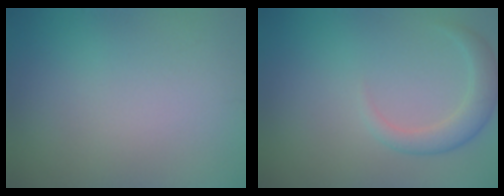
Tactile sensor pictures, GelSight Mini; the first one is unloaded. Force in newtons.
{"total": 2.7, "press": 2.7, "slide": 0.1}